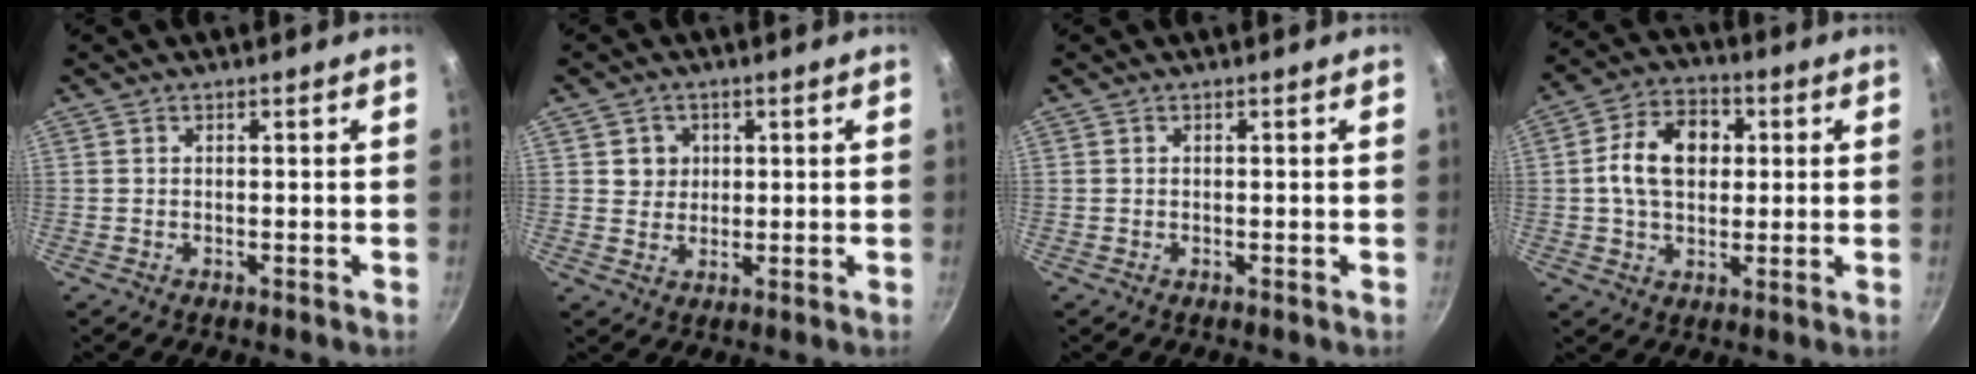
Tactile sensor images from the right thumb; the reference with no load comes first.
{"total": 3.9, "force": [1.1, 3.6, 0.9], "torque": [0.012, 0.003, 0.016]}
{"total": 0.0}
{"total": 12.3, "force": [1.7, 8.7, 8.4], "torque": [-0.116, 0.016, 0.018]}